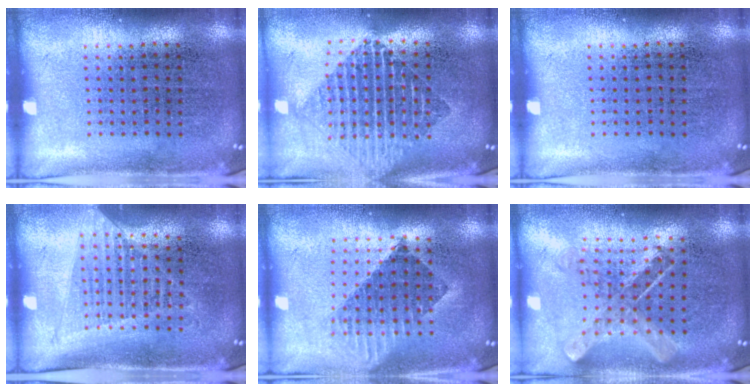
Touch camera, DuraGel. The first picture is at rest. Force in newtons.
{"total": 1.9, "press": 1.6, "slide": 1.1}
{"total": 0.0}
{"total": 1.2, "press": 1.1, "slide": 0.5}
{"total": 1.5, "press": 1.3, "slide": 0.8}
{"total": 0.8, "press": 0.8, "slide": 0.2}